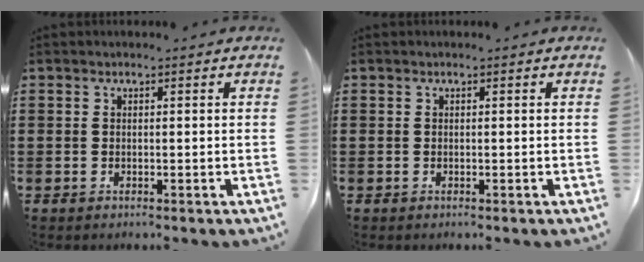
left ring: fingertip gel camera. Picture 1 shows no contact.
{"total": 0.0}